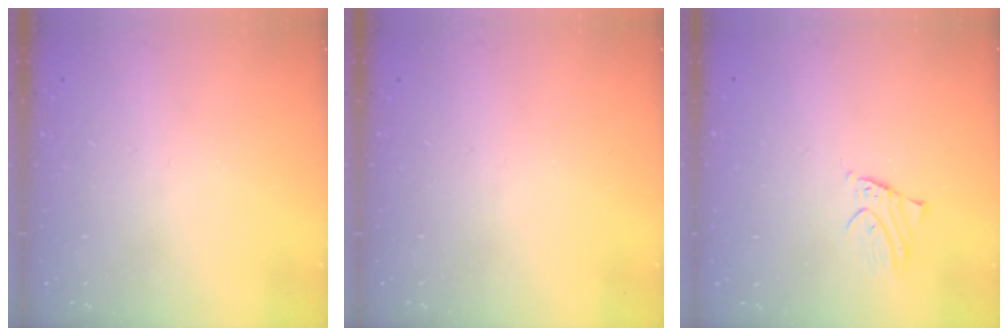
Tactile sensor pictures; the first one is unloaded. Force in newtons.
{"total": 0.0}
{"total": 1.9, "press": 1.9, "slide": 0.1}